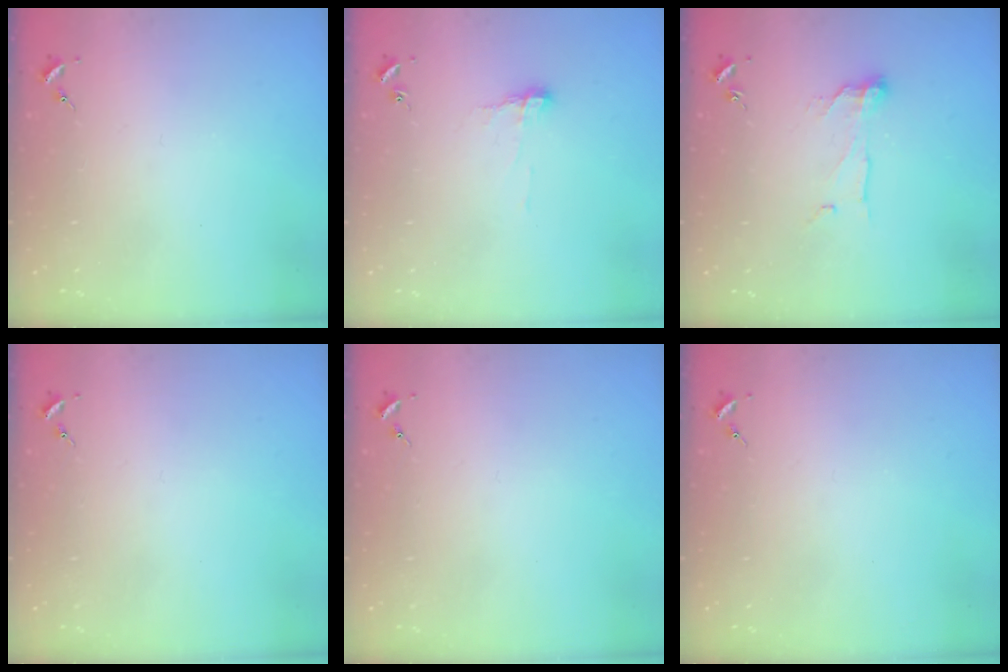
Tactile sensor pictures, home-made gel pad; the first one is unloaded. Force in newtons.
{"total": 6.2, "press": 6.1, "slide": 0.6}
{"total": 8.3, "press": 8.3, "slide": 0.4}
{"total": 0.0}
{"total": 0.0}
{"total": 0.0}